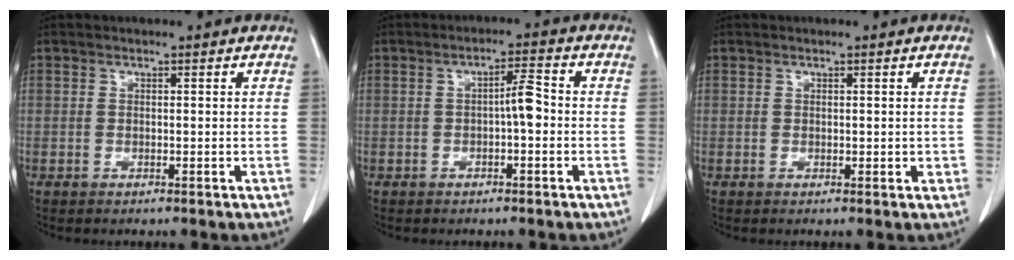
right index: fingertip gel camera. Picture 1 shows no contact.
{"total": 3.8, "force": [-0.5, 0.5, 3.7], "torque": [-0.057, 0.008, -0.010]}
{"total": 1.3, "force": [0.1, 0.7, 1.0], "torque": [-0.010, -0.002, 0.003]}